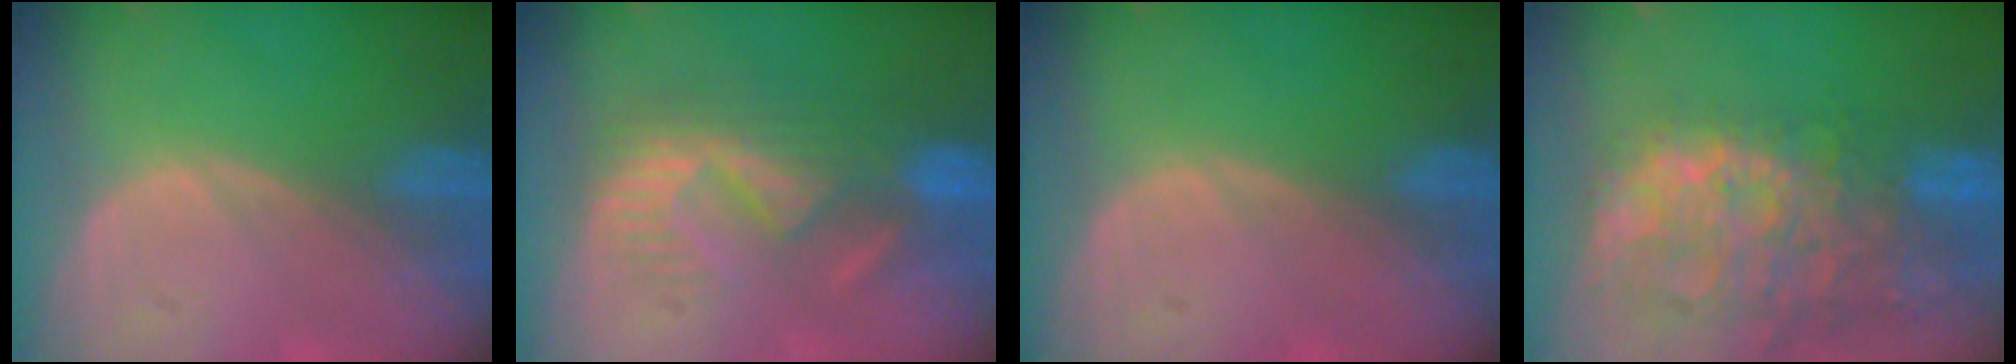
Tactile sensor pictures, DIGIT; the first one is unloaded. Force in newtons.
{"total": 8.7, "press": 8.2, "slide": 3.0}
{"total": 0.0}
{"total": 14.7, "press": 11.9, "slide": 8.5}